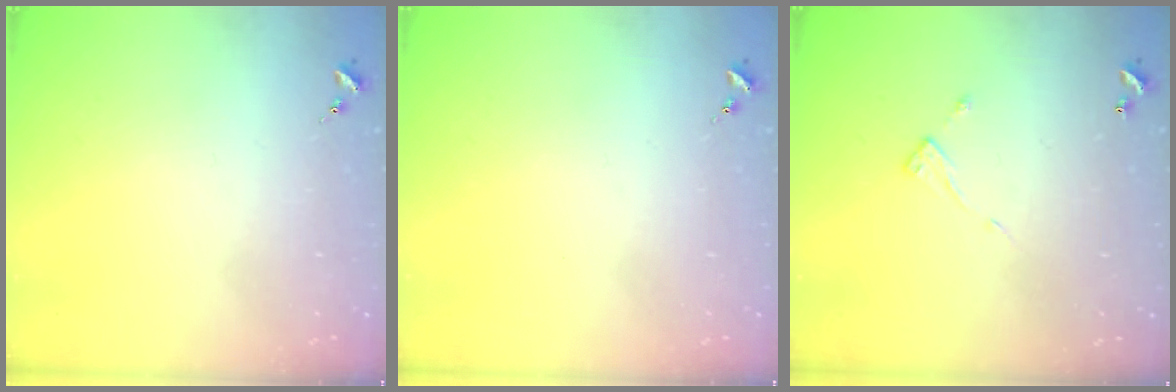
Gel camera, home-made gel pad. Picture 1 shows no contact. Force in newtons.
{"total": 0.0}
{"total": 4.7, "press": 4.7, "slide": 0.3}